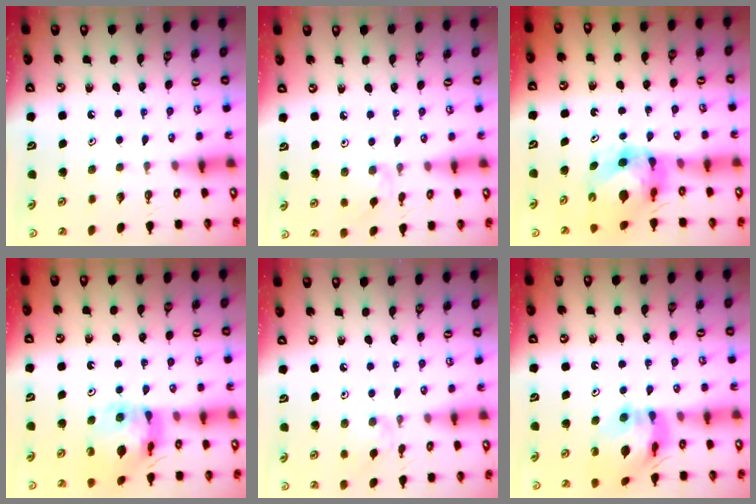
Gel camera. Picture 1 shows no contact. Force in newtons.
{"total": 2.0, "press": 1.9, "slide": 0.5}
{"total": 6.9, "press": 6.8, "slide": 0.8}
{"total": 11.7, "press": 11.6, "slide": 1.3}
{"total": 4.2, "press": 4.1, "slide": 0.7}
{"total": 12.0, "press": 11.9, "slide": 1.5}